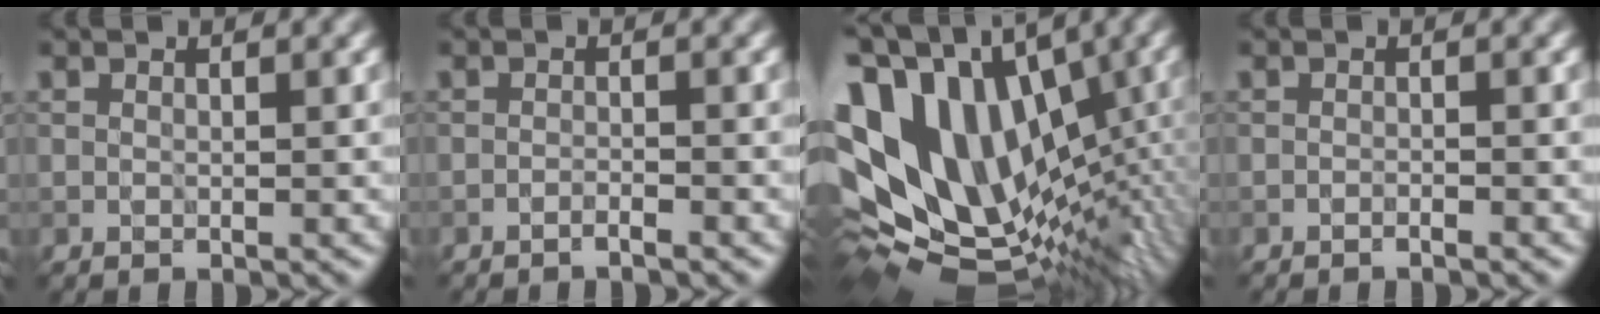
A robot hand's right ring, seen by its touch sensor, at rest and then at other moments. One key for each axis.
{"total": 1.1, "fx": -1.0, "fy": 0.1, "fz": 0.4, "tx": -0.006, "ty": 0.002, "tz": -0.022}
{"total": 18.4, "fx": 2.2, "fy": 11.9, "fz": 13.9, "tx": -0.231, "ty": -0.014, "tz": 0.079}
{"total": 0.7, "fx": -0.7, "fy": 0.1, "fz": 0.2, "tx": -0.004, "ty": 0.001, "tz": -0.015}